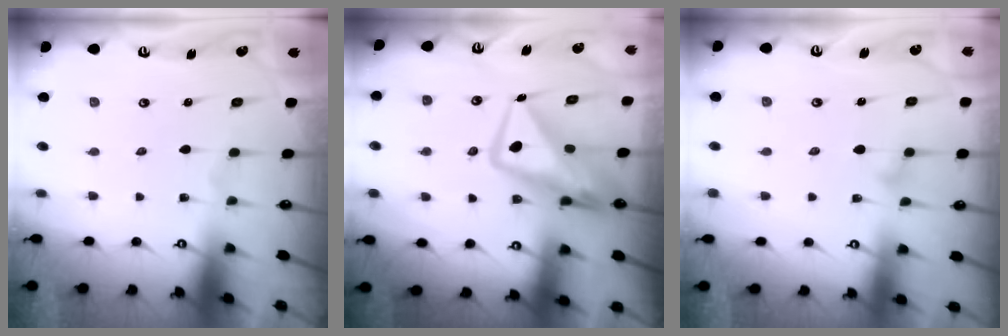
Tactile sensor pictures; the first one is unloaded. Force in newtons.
{"total": 14.7, "press": 14.6, "slide": 1.8}
{"total": 6.6, "press": 6.6, "slide": 0.4}